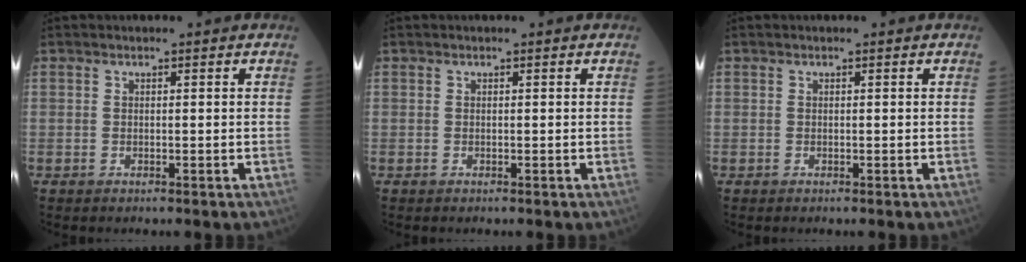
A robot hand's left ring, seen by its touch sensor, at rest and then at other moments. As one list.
[{"total": 0.0}, {"total": 0.0}]